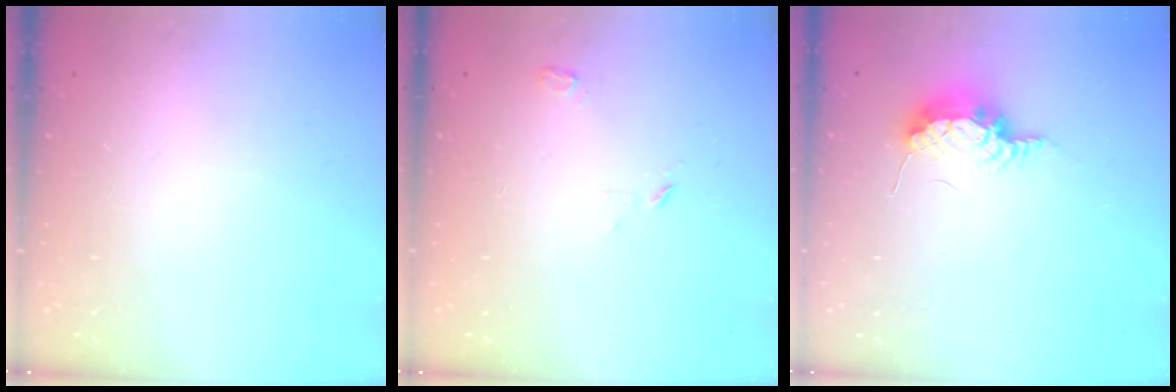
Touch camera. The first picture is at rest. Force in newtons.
{"total": 3.4, "press": 3.4, "slide": 0.4}
{"total": 7.6, "press": 7.3, "slide": 1.9}